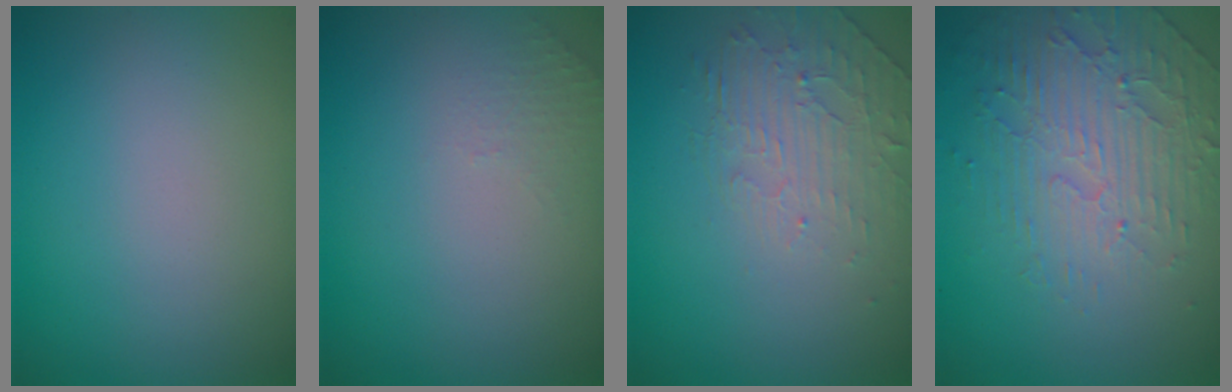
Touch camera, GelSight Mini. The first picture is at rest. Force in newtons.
{"total": 0.5, "press": 0.4, "slide": 0.4}
{"total": 2.1, "press": 1.2, "slide": 1.7}
{"total": 5.1, "press": 3.5, "slide": 3.7}